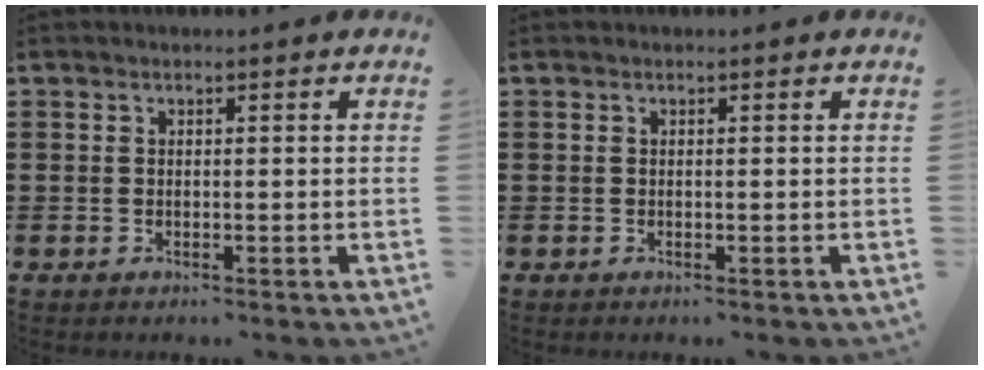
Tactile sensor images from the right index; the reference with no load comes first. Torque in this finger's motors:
{"motor_torque": [0.41, 0.49, 0.00, 0.01]}